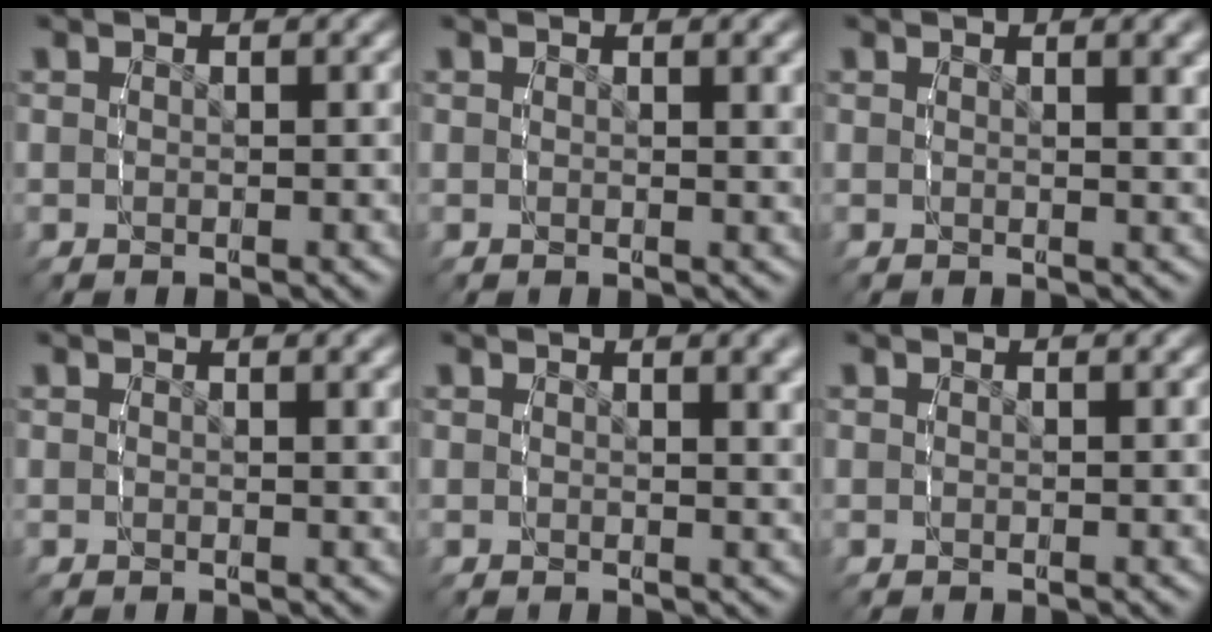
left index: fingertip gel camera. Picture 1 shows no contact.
{"total": 0.9, "force": [0.5, -0.4, 0.6], "torque": [-0.009, -0.005, 0.009]}
{"total": 1.4, "force": [0.8, -0.4, 1.1], "torque": [-0.013, -0.006, 0.015]}
{"total": 0.8, "force": [0.4, -0.4, 0.6], "torque": [-0.009, -0.004, 0.009]}
{"total": 1.5, "force": [0.9, -0.4, 1.1], "torque": [-0.013, -0.006, 0.017]}
{"total": 0.0}